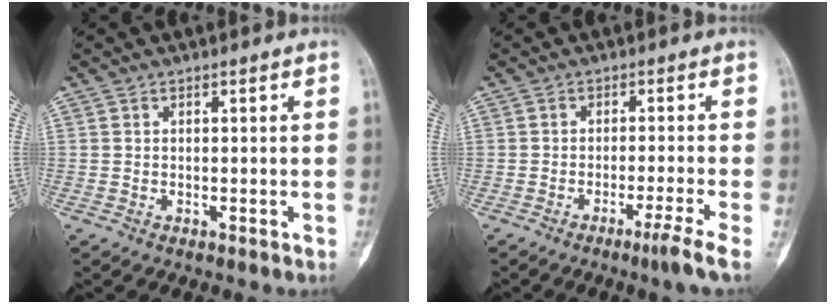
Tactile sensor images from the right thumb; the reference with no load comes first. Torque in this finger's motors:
{"motor_torque": [0.19, -0.19, 0.26, -0.39, 0.11]}